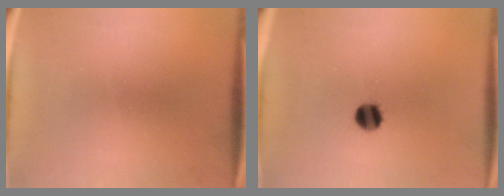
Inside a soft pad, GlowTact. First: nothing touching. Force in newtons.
{"total": 5.0}